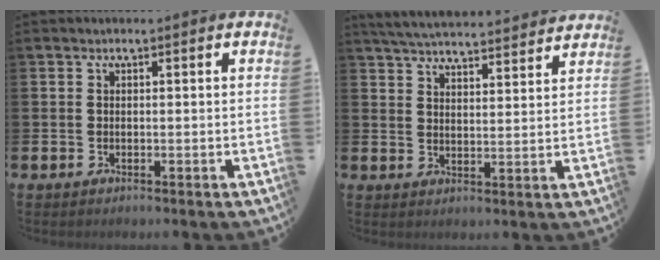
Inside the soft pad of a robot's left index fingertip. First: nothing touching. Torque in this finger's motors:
{"motor_torque": [1.06, -1.08, 0.14, 0.06]}